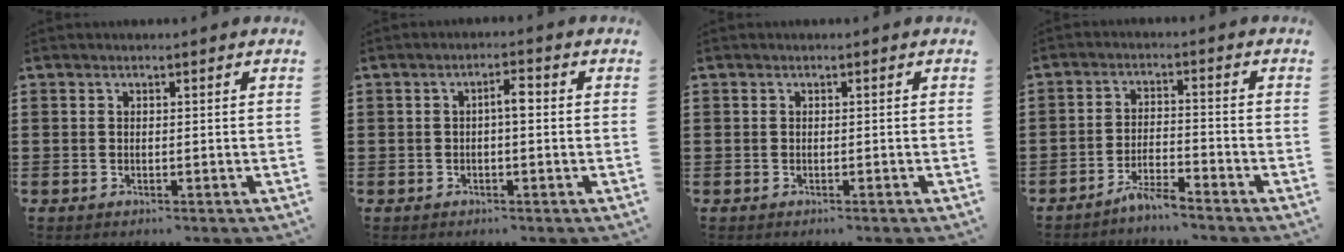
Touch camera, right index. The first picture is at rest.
{"total": 2.5, "force": [-0.1, 0.7, 2.4], "torque": [-0.046, 0.005, -0.004]}
{"total": 0.0}
{"total": 3.5, "force": [-3.3, 0.0, 1.2], "torque": [-0.029, 0.005, -0.068]}